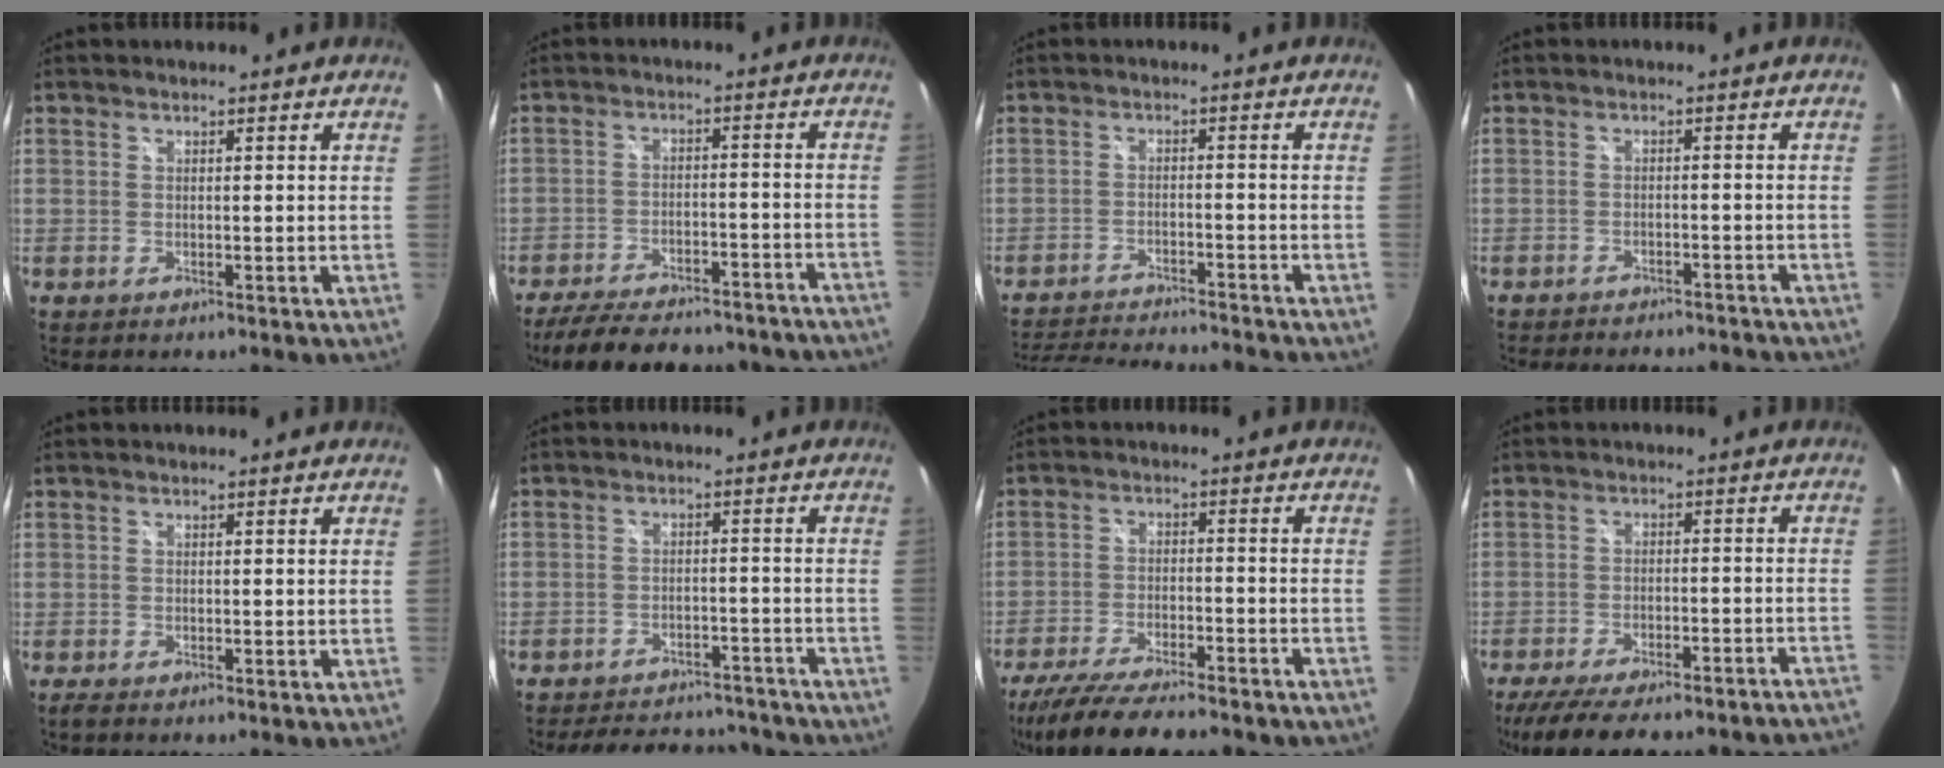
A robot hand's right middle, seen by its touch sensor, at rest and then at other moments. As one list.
[{"total": 24.6, "force": [-21.5, 6.3, 10.2], "torque": [-0.194, -0.011, -0.274]}, {"total": 14.9, "force": [-13.6, 1.9, 5.8], "torque": [-0.126, -0.012, -0.205]}, {"total": 13.4, "force": [-11.7, 3.9, 5.2], "torque": [-0.107, -0.015, -0.151]}, {"total": 0.5, "force": [-0.4, 0.1, 0.4], "torque": [-0.009, -0.002, -0.009]}, {"total": 17.0, "force": [-14.9, 6.1, 5.4], "torque": [-0.116, 0.039, -0.178]}, {"total": 19.7, "force": [-16.5, 4.2, 9.8], "torque": [-0.193, -0.038, -0.245]}, {"total": 21.6, "force": [-19.3, 2.4, 9.4], "torque": [-0.160, -0.031, -0.261]}]